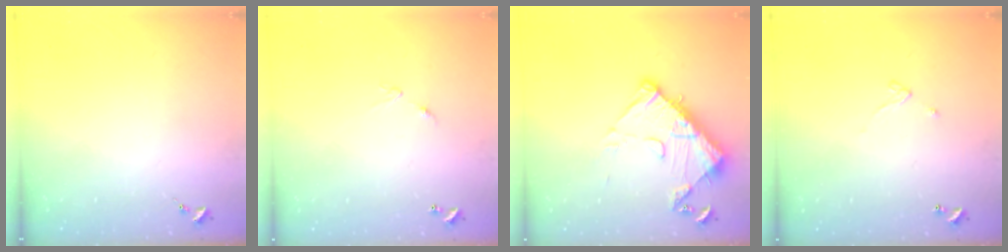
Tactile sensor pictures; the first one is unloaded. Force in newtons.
{"total": 5.0, "press": 5.0, "slide": 0.5}
{"total": 13.0, "press": 13.0, "slide": 1.3}
{"total": 3.2, "press": 3.1, "slide": 0.3}